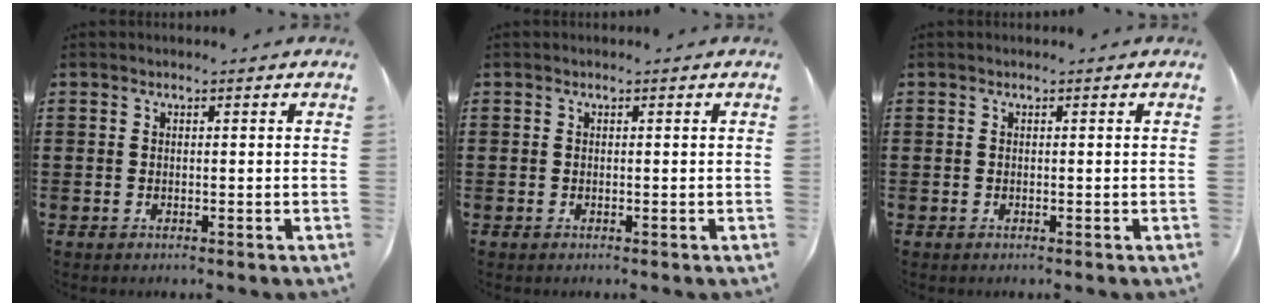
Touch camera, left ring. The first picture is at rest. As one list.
[{"total": 0.0}, {"total": 0.0}]